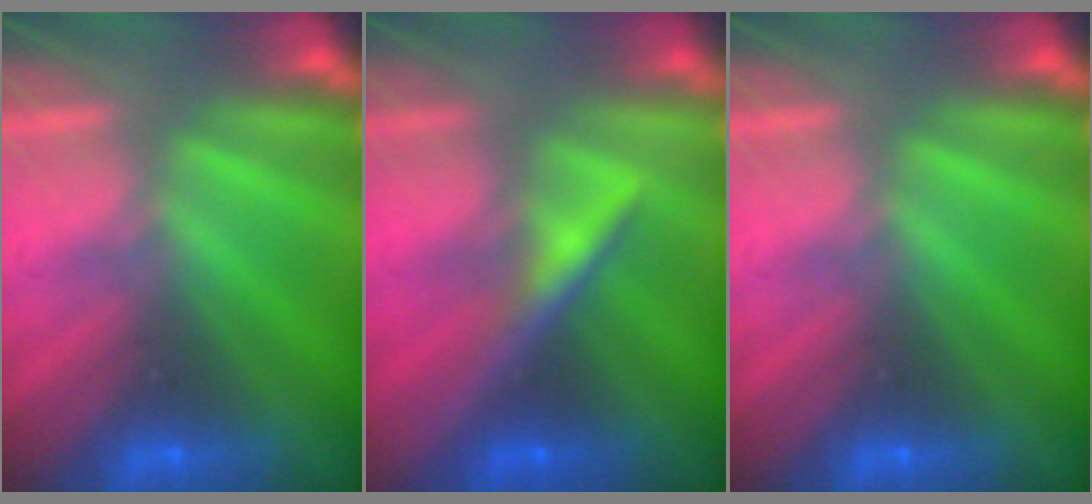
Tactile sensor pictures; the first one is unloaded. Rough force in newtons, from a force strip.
{"total": 3.3}
{"total": 0.0}